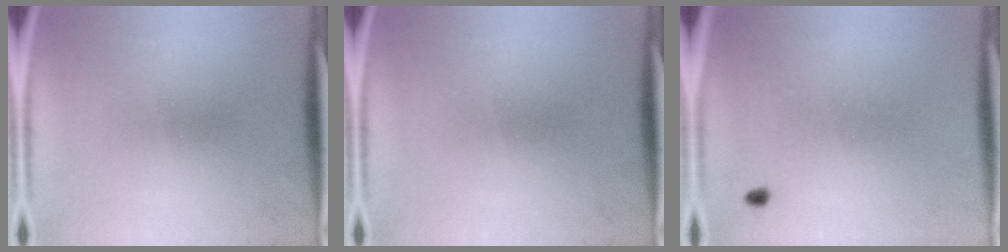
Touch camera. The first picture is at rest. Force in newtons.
{"total": 0.0}
{"total": 0.6}